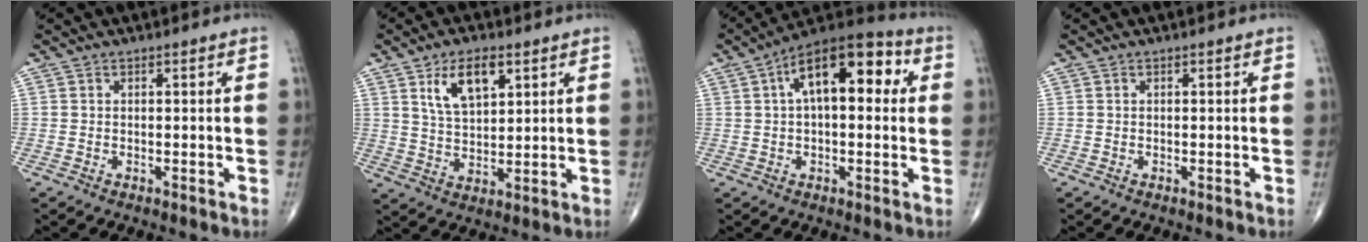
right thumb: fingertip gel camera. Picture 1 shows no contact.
{"total": 9.0, "force": [4.3, 4.3, 6.7], "torque": [-0.107, -0.016, 0.083]}
{"total": 15.7, "force": [3.9, 7.6, 13.2], "torque": [-0.182, 0.035, 0.051]}
{"total": 0.0}